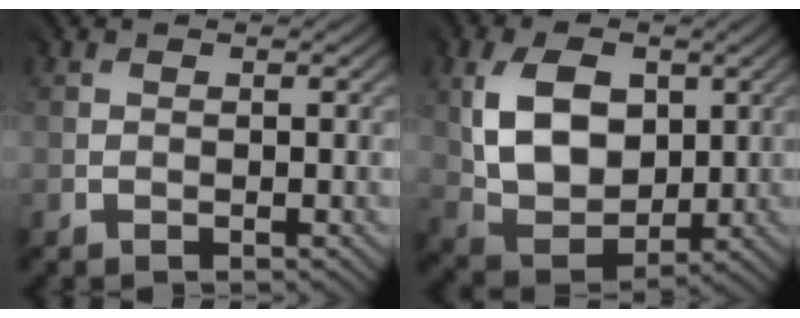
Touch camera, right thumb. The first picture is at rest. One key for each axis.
{"total": 10.0, "fx": 2.6, "fy": 6.8, "fz": 6.8, "tx": -0.155, "ty": 0.000, "tz": 0.052}